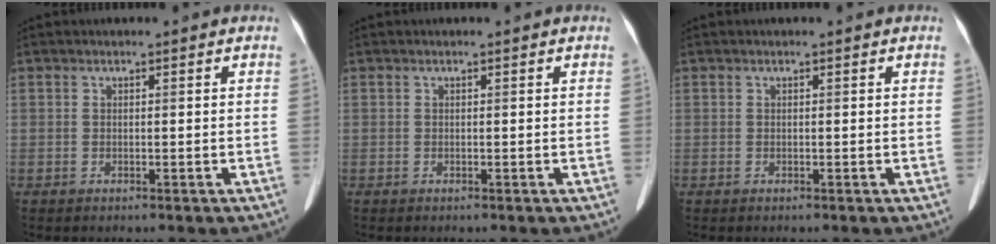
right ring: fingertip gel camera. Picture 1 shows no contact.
{"total": 0.0}
{"total": 0.0}